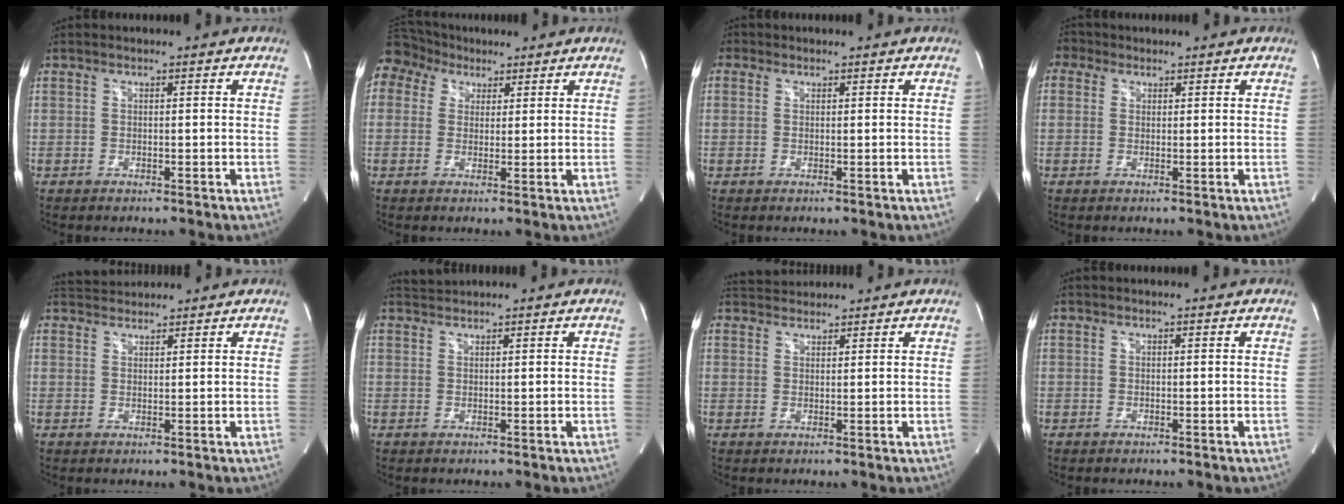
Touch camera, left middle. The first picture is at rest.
{"total": 12.2, "force": [6.9, 9.4, 3.7], "torque": [-0.117, 0.070, 0.134]}
{"total": 1.3, "force": [0.6, 1.1, 0.2], "torque": [0.002, 0.004, 0.005]}
{"total": 3.1, "force": [1.6, 2.6, 0.8], "torque": [-0.017, 0.021, 0.028]}
{"total": 3.9, "force": [3.8, 0.7, 0.2], "torque": [-0.012, 0.028, 0.071]}
{"total": 1.6, "force": [1.5, -0.4, -0.3], "torque": [-0.001, 0.011, 0.039]}
{"total": 3.7, "force": [3.7, 0.7, 0.2], "torque": [-0.011, 0.029, 0.069]}
{"total": 0.0}